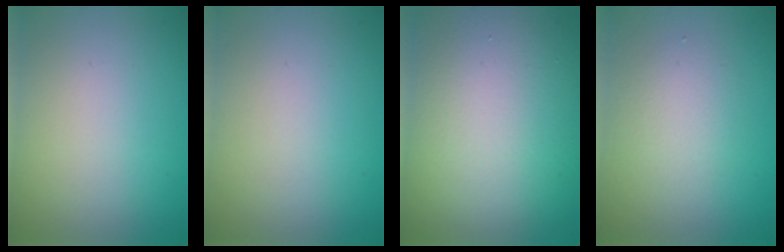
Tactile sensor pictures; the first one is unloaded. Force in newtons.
{"total": 0.0}
{"total": 17.8, "press": 17.7, "slide": 1.7}
{"total": 2.4, "press": 2.4, "slide": 0.1}